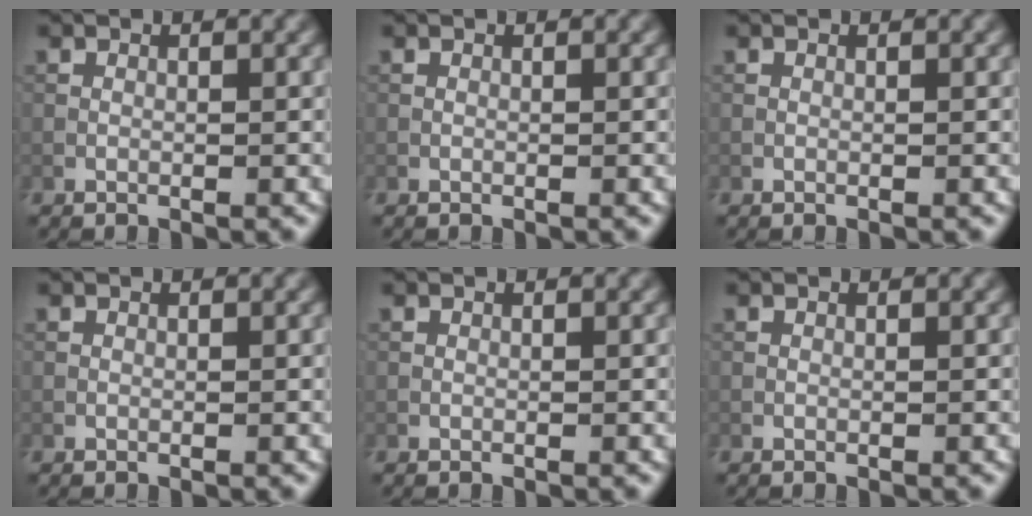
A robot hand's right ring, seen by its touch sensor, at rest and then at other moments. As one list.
[{"total": 0.0}, {"total": 0.0}, {"total": 0.0}, {"total": 0.0}, {"total": 0.0}]